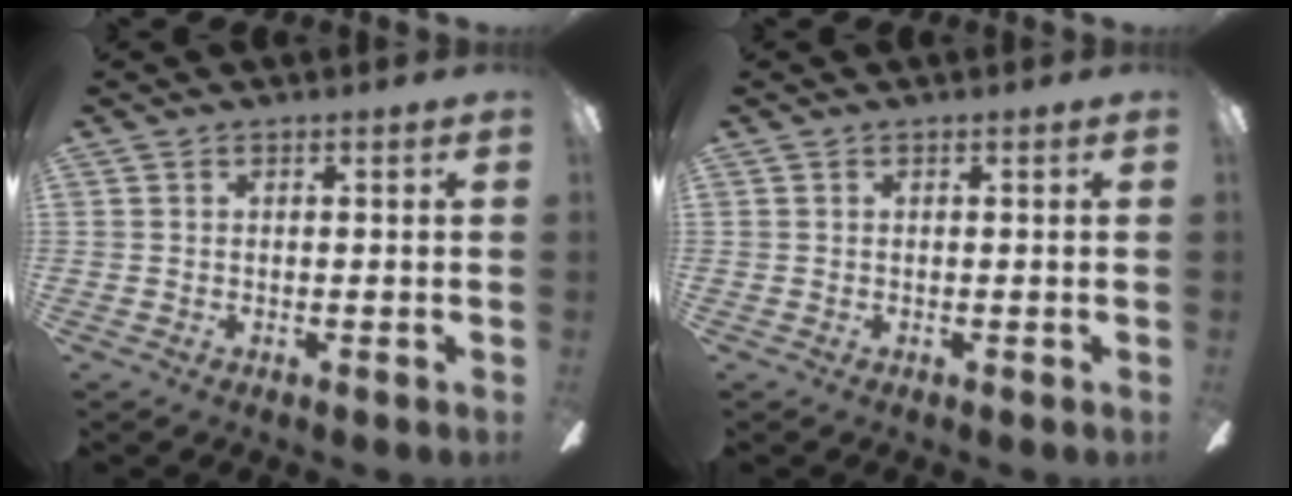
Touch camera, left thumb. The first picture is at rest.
{"total": 0.0}